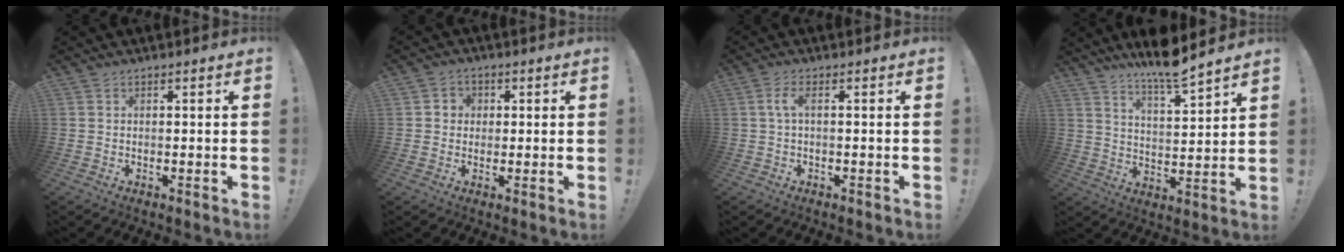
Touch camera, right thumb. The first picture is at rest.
{"total": 3.4, "force": [0.1, 3.3, 0.9], "torque": [-0.008, 0.003, 0.001]}
{"total": 3.7, "force": [0.3, 0.8, 3.5], "torque": [-0.068, 0.005, 0.005]}
{"total": 10.0, "force": [8.7, 0.3, 4.8], "torque": [-0.087, -0.063, 0.149]}